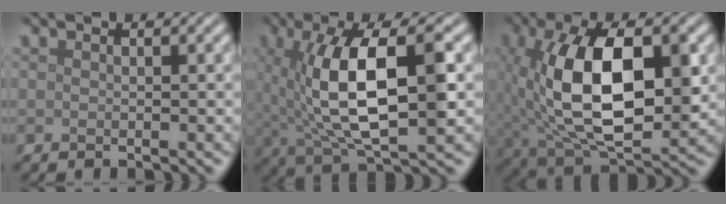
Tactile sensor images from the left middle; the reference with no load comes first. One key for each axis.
{"total": 10.7, "fx": 0.9, "fy": 4.1, "fz": 9.8, "tx": -0.171, "ty": 0.005, "tz": 0.017}
{"total": 12.9, "fx": 1.1, "fy": 6.6, "fz": 11.1, "tx": -0.198, "ty": -0.006, "tz": 0.028}